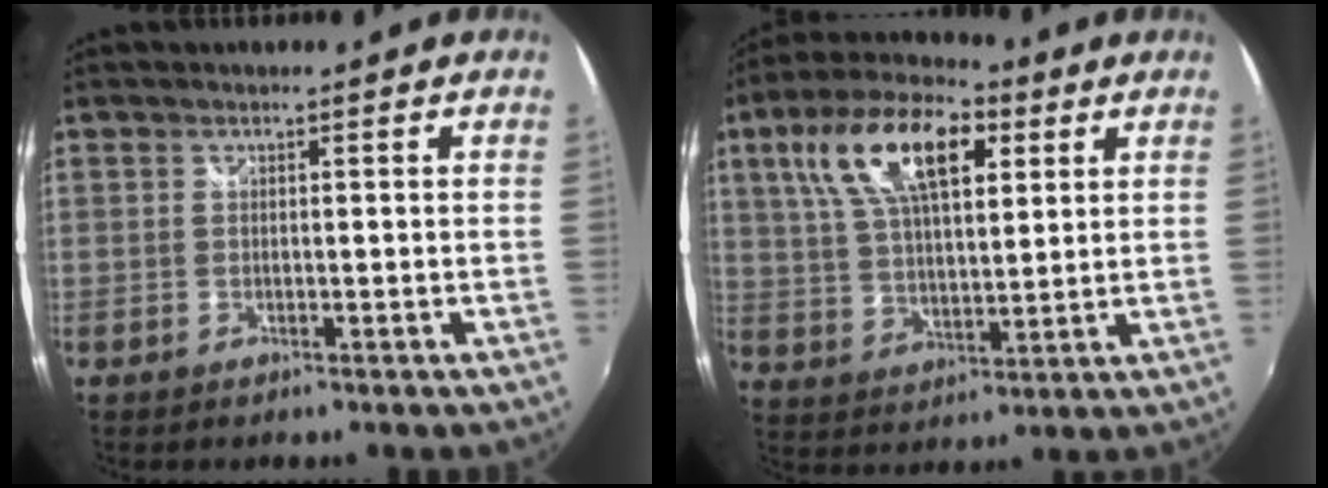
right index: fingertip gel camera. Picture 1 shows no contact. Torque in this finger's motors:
{"motor_torque": [1.21, 0.92, 0.78, 0.21]}